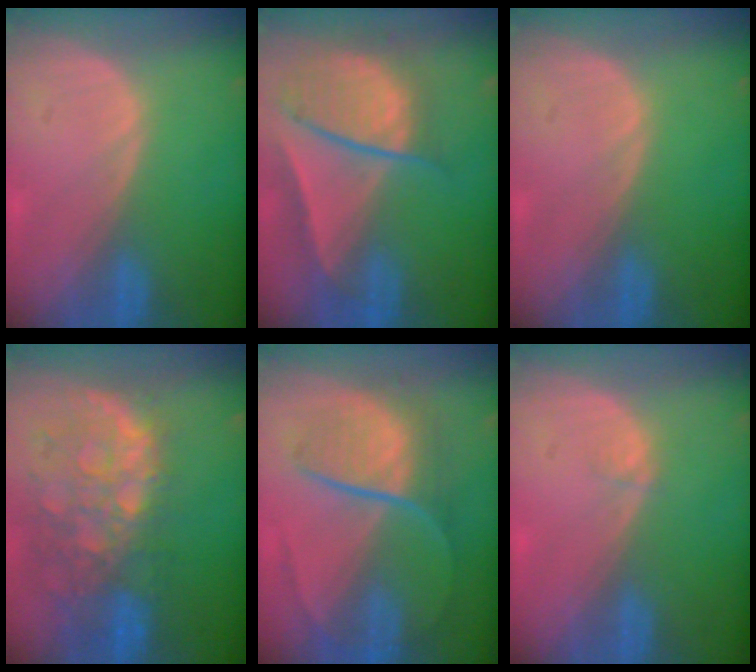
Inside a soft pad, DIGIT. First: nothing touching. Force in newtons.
{"total": 9.4, "press": 8.1, "slide": 4.8}
{"total": 0.0}
{"total": 11.7, "press": 9.9, "slide": 6.3}
{"total": 8.8, "press": 7.5, "slide": 4.7}
{"total": 0.5, "press": 0.5, "slide": 0.2}